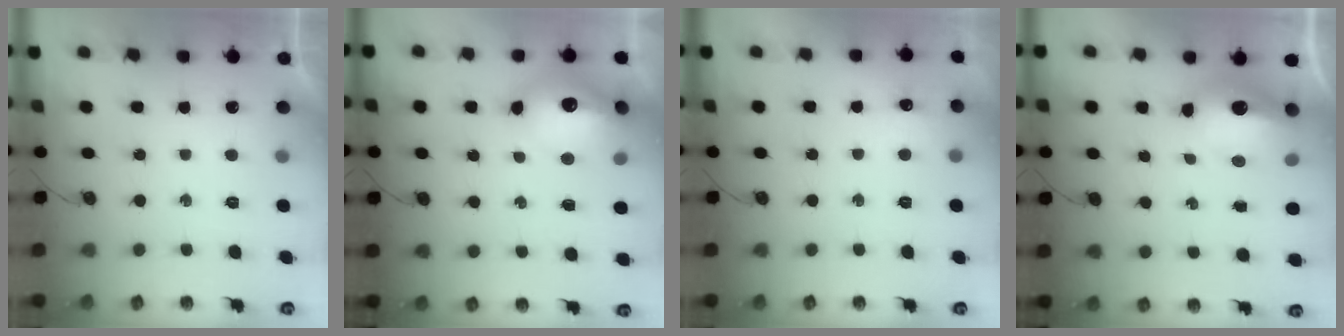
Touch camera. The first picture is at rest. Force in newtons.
{"total": 17.8, "press": 17.7, "slide": 1.7}
{"total": 4.3, "press": 4.2, "slide": 1.1}
{"total": 15.2, "press": 15.1, "slide": 1.8}